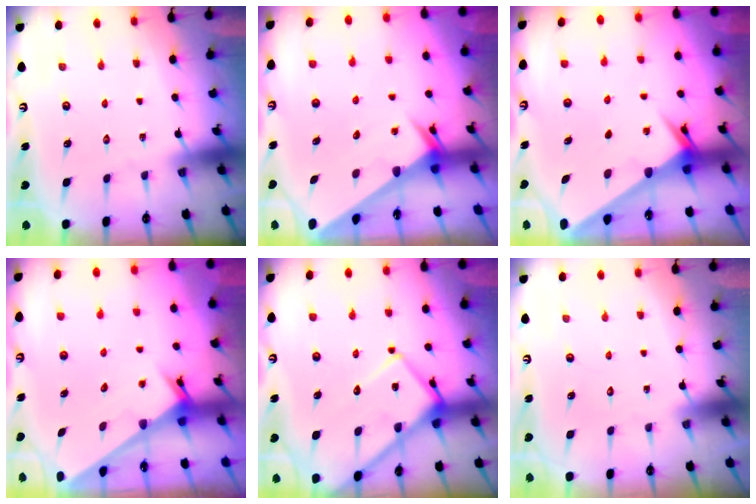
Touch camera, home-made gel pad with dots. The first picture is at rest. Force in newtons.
{"total": 2.9, "press": 2.9, "slide": 0.1}
{"total": 2.5, "press": 2.5, "slide": 0.2}
{"total": 2.6, "press": 2.6, "slide": 0.1}
{"total": 14.4, "press": 14.4, "slide": 1.2}
{"total": 1.7, "press": 1.7, "slide": 0.1}